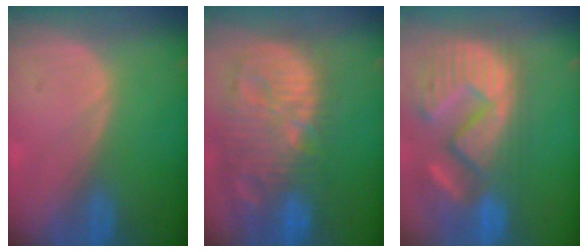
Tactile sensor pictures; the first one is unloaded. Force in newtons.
{"total": 14.4, "press": 12.5, "slide": 7.2}
{"total": 15.1, "press": 12.4, "slide": 8.6}